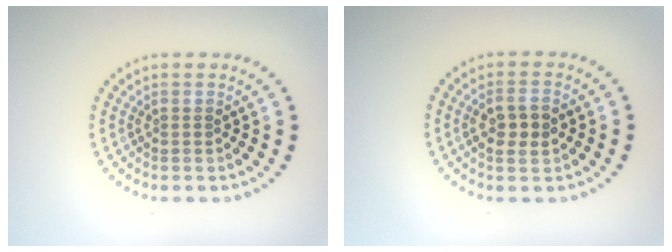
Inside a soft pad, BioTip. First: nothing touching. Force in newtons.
{"total": 2.7, "press": 2.7, "slide": 0.5}